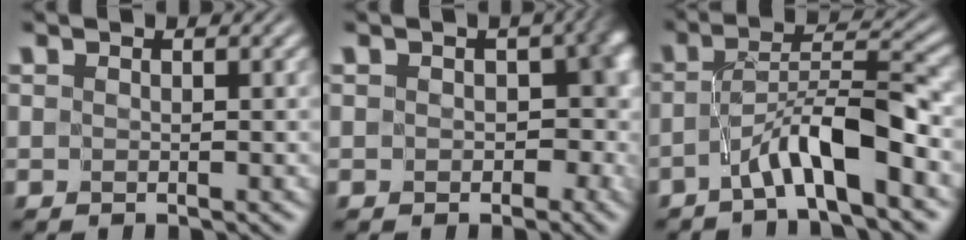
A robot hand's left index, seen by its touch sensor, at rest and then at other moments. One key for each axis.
{"total": 5.6, "fx": -0.5, "fy": 4.0, "fz": 3.8, "tx": -0.017, "ty": -0.006, "tz": -0.006}
{"total": 5.6, "fx": -2.9, "fy": 0.8, "fz": 4.7, "tx": -0.083, "ty": 0.017, "tz": -0.052}